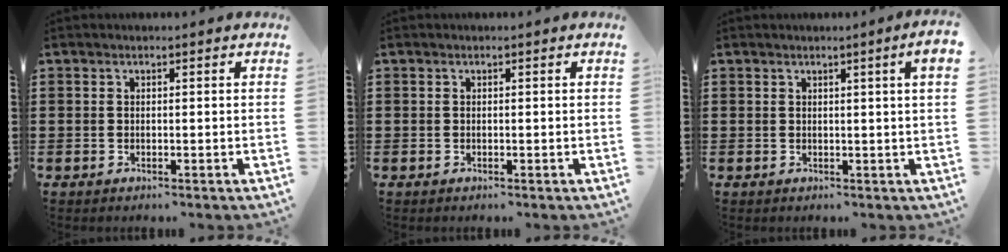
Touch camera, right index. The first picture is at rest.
{"total": 0.0}
{"total": 2.2, "force": [0.7, -0.5, 2.0], "torque": [-0.036, -0.006, 0.011]}